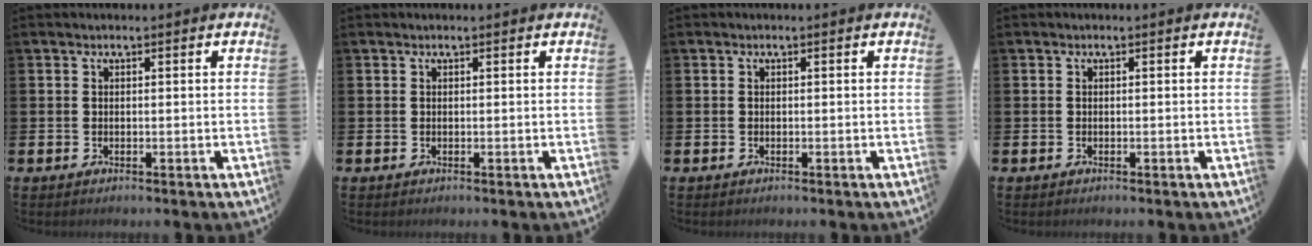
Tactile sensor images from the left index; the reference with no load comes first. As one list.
[{"total": 0.0}, {"total": 0.0}, {"total": 0.0}]